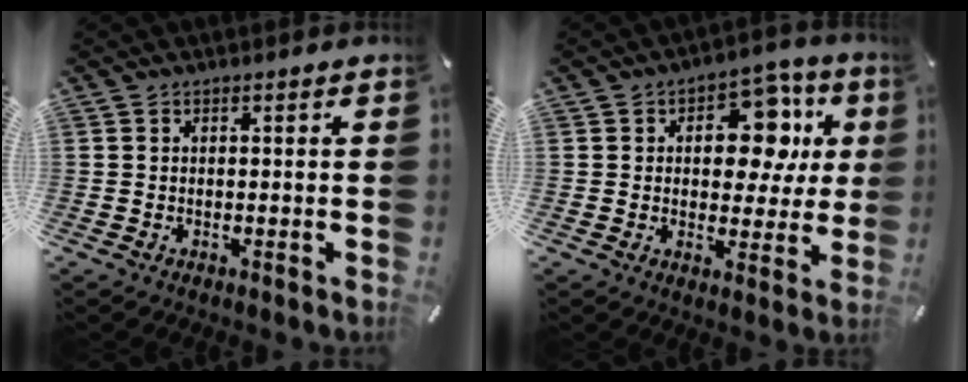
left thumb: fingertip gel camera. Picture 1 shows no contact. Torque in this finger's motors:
{"motor_torque": [1.47, 1.30, 1.25, -0.35, 0.07]}